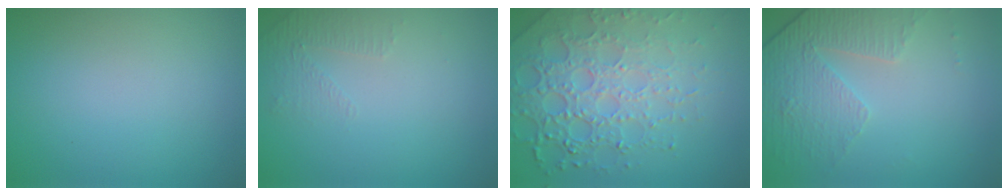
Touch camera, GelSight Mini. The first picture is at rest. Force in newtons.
{"total": 1.1, "press": 0.6, "slide": 1.0}
{"total": 7.9, "press": 5.5, "slide": 5.7}
{"total": 4.7, "press": 3.2, "slide": 3.4}